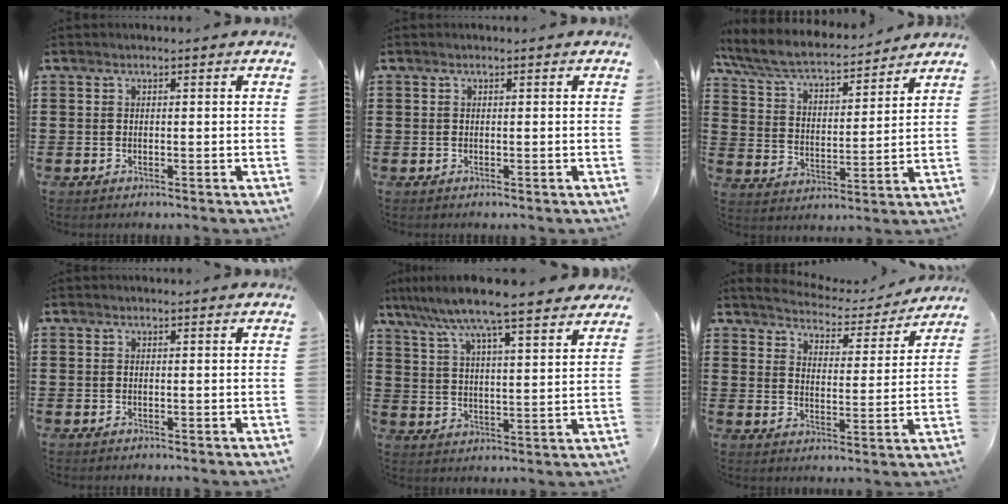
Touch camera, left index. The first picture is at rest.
{"total": 0.0}
{"total": 6.8, "force": [6.1, 1.1, 2.8], "torque": [-0.080, -0.034, 0.102]}
{"total": 0.0}
{"total": 8.6, "force": [7.5, 0.1, 4.2], "torque": [-0.110, -0.037, 0.126]}
{"total": 4.0, "force": [3.9, 0.3, 0.0], "torque": [-0.027, -0.029, 0.063]}